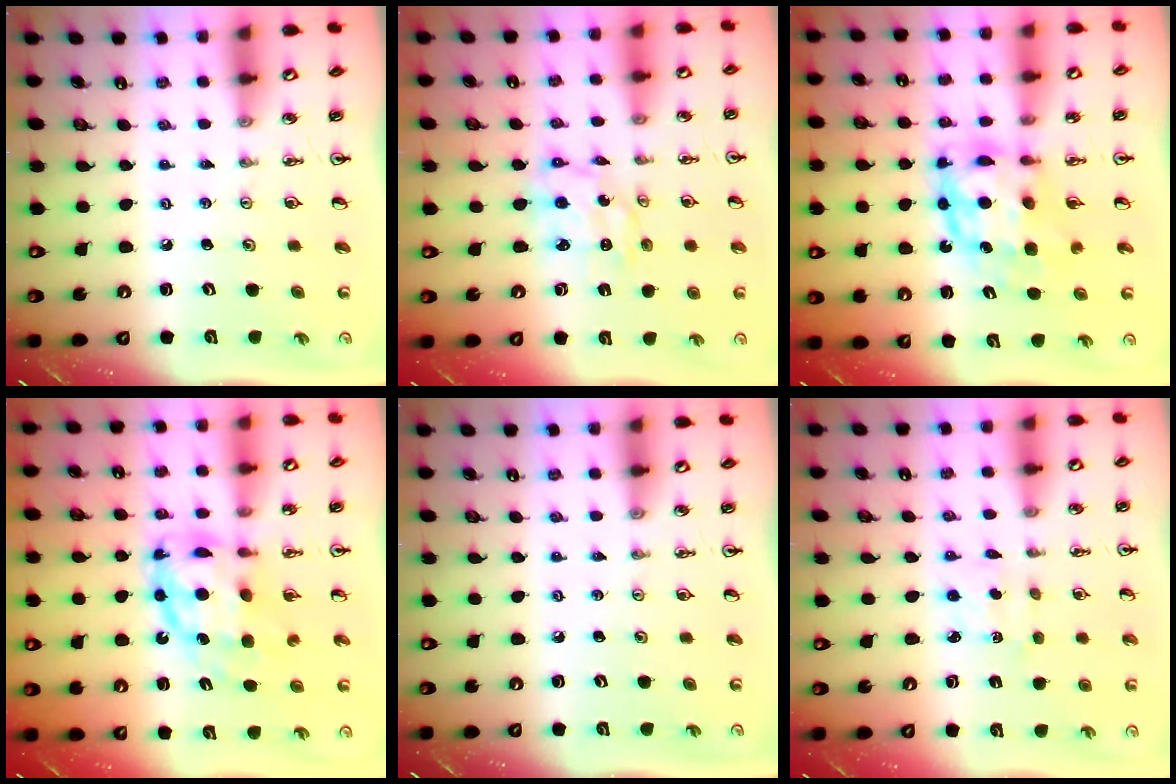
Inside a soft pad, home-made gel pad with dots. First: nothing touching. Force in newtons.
{"total": 5.3, "press": 5.3, "slide": 0.5}
{"total": 9.0, "press": 9.0, "slide": 1.0}
{"total": 11.9, "press": 11.9, "slide": 1.0}
{"total": 0.0}
{"total": 2.5, "press": 2.4, "slide": 0.6}